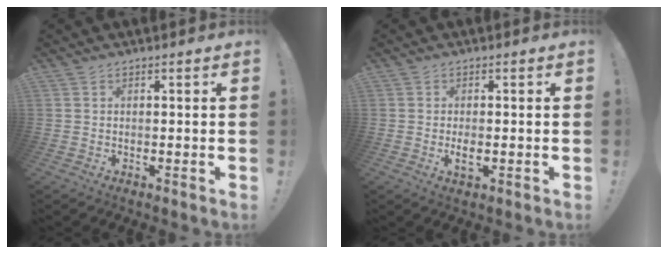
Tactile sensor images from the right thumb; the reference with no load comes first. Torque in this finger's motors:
{"motor_torque": [-0.04, 0.35, 0.49, -0.02, -0.04]}